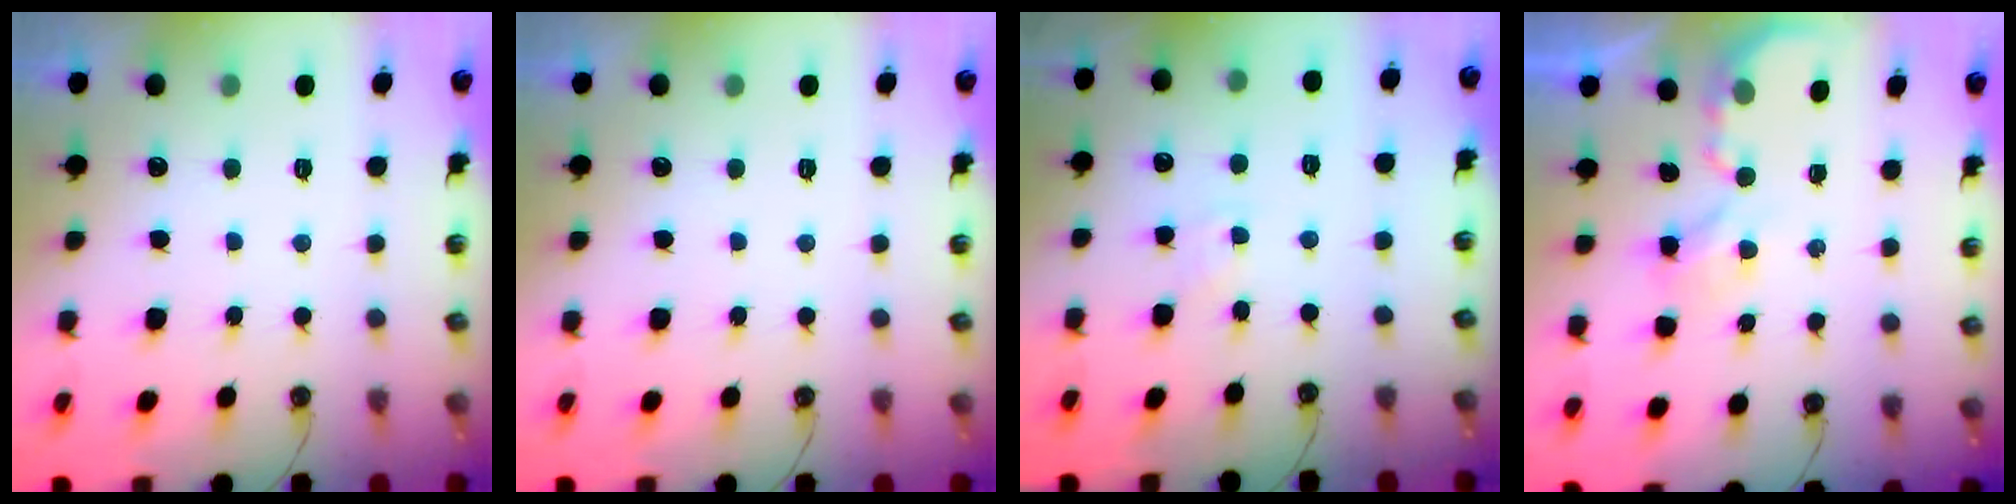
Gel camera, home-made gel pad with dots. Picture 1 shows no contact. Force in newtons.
{"total": 0.0}
{"total": 2.8, "press": 2.8, "slide": 0.4}
{"total": 2.8, "press": 2.8, "slide": 0.4}